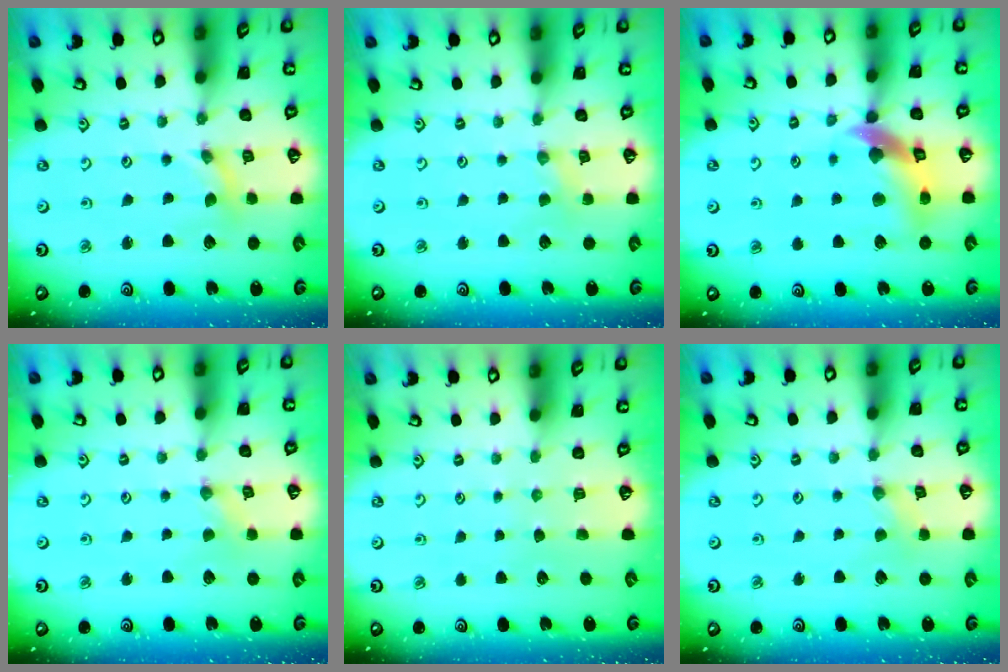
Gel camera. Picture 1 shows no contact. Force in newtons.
{"total": 1.5, "press": 1.5, "slide": 0.3}
{"total": 12.2, "press": 12.1, "slide": 1.9}
{"total": 0.0}
{"total": 0.0}
{"total": 1.2, "press": 1.2, "slide": 0.2}